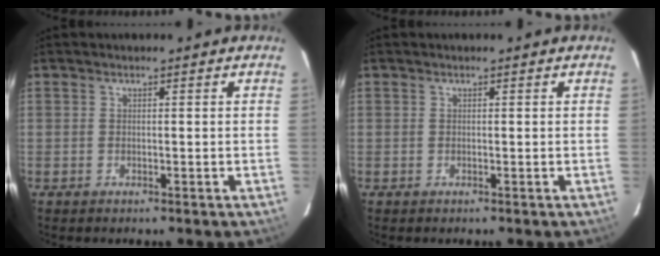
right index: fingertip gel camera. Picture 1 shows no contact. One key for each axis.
{"total": 0.0}